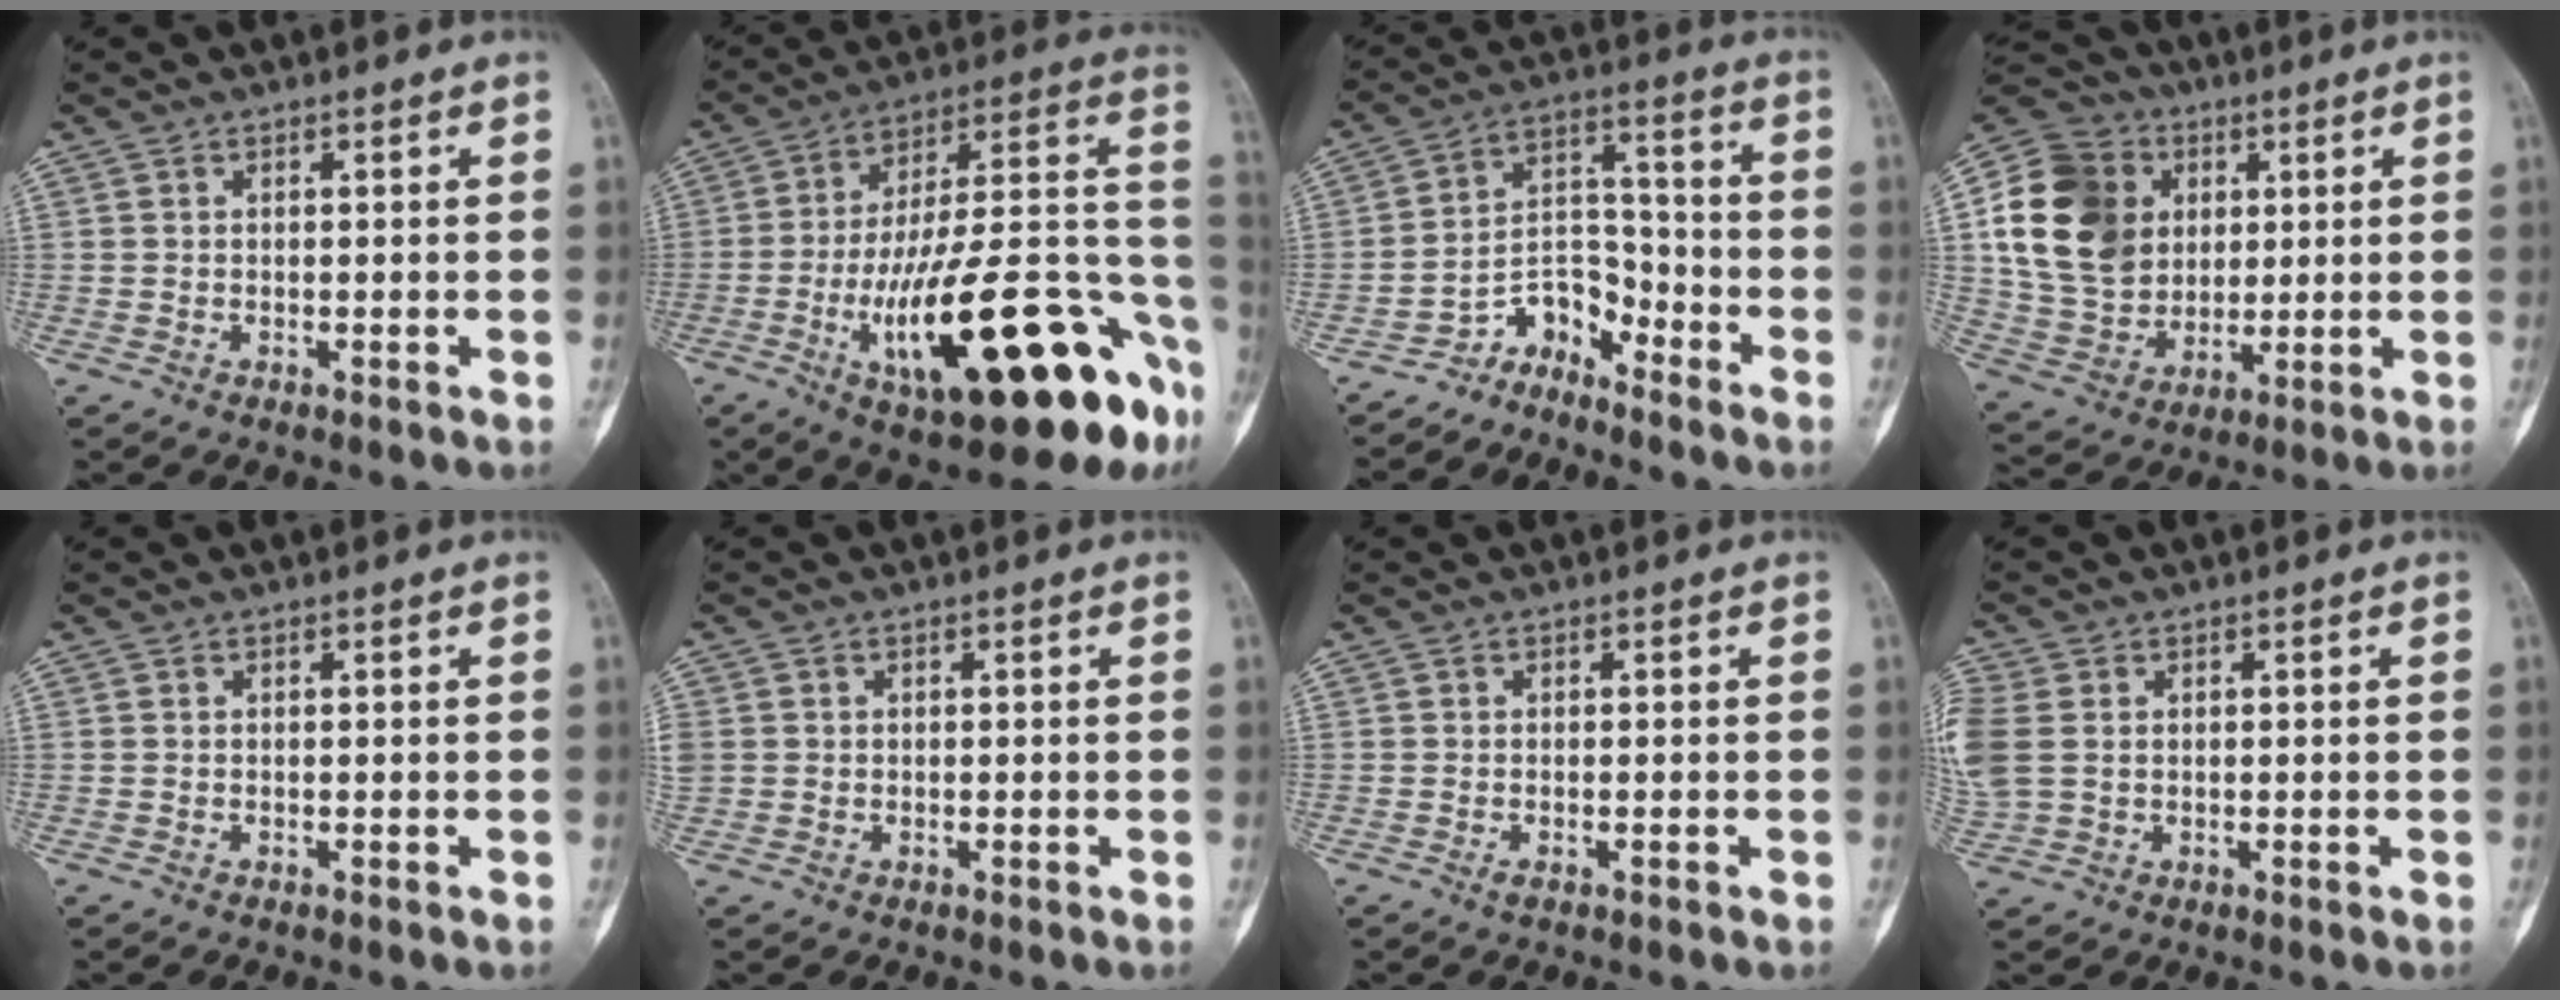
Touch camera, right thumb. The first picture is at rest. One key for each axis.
{"total": 32.1, "fx": -12.2, "fy": 9.5, "fz": 28.1, "tx": -0.365, "ty": 0.046, "tz": -0.177}
{"total": 7.4, "fx": -6.2, "fy": 3.6, "fz": 1.5, "tx": 0.000, "ty": 0.089, "tz": -0.127}
{"total": 19.7, "fx": 4.3, "fy": 15.9, "fz": 10.9, "tx": -0.186, "ty": 0.005, "tz": 0.085}
{"total": 0.0}
{"total": 2.5, "fx": 0.2, "fy": 2.3, "fz": 1.0, "tx": -0.019, "ty": 0.007, "tz": 0.006}
{"total": 0.9, "fx": -0.5, "fy": 0.3, "fz": 0.7, "tx": -0.016, "ty": 0.002, "tz": -0.008}
{"total": 8.7, "fx": 1.1, "fy": 6.8, "fz": 5.4, "tx": -0.161, "ty": 0.008, "tz": 0.028}